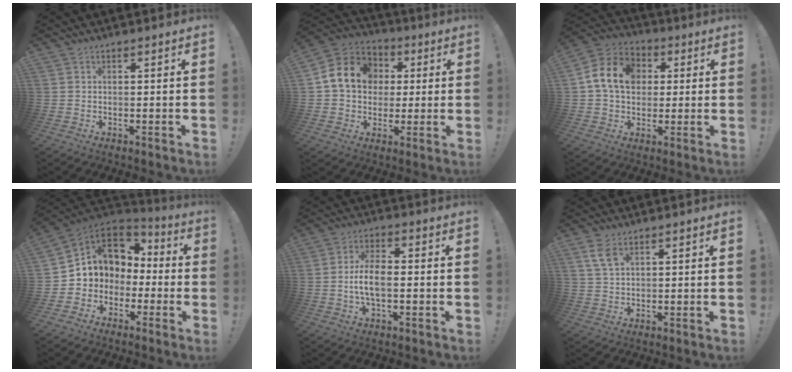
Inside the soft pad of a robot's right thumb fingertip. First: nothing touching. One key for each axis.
{"total": 14.8, "fx": 3.0, "fy": 12.4, "fz": 7.6, "tx": -0.122, "ty": 0.011, "tz": 0.063}
{"total": 14.0, "fx": 2.8, "fy": 11.0, "fz": 8.2, "tx": -0.138, "ty": 0.013, "tz": 0.059}
{"total": 9.0, "fx": 1.9, "fy": 8.4, "fz": 2.6, "tx": -0.047, "ty": -0.013, "tz": 0.052}
{"total": 7.9, "fx": -1.3, "fy": 3.5, "fz": 7.0, "tx": -0.138, "ty": 0.005, "tz": -0.024}
{"total": 4.9, "fx": 2.9, "fy": 1.8, "fz": 3.5, "tx": -0.065, "ty": -0.012, "tz": 0.054}